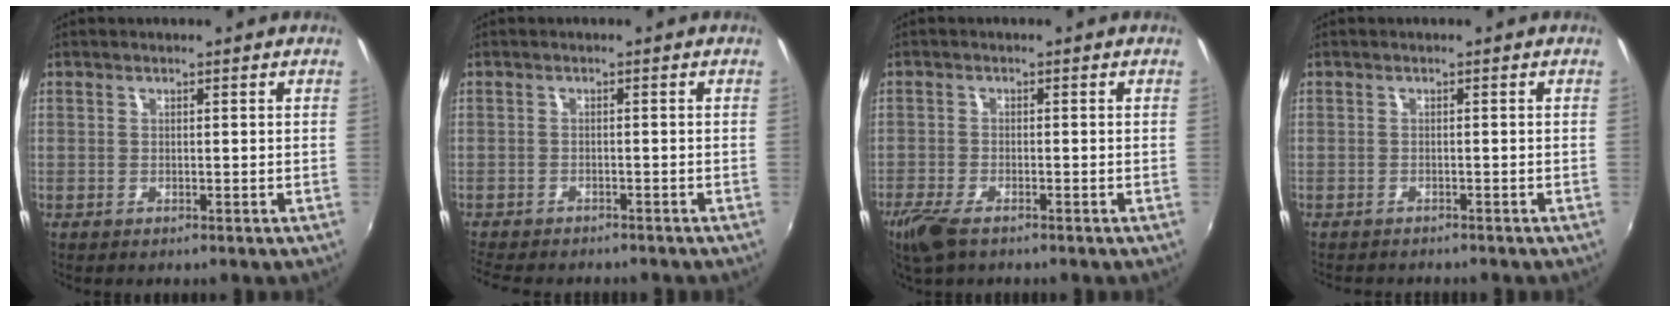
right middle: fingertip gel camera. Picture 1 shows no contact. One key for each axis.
{"total": 7.1, "fx": -6.4, "fy": 1.6, "fz": 2.6, "tx": -0.069, "ty": -0.020, "tz": -0.101}
{"total": 5.7, "fx": -4.1, "fy": 2.0, "fz": 3.5, "tx": -0.094, "ty": -0.020, "tz": -0.079}
{"total": 2.6, "fx": -2.5, "fy": 0.5, "fz": 0.7, "tx": -0.021, "ty": -0.013, "tz": -0.037}